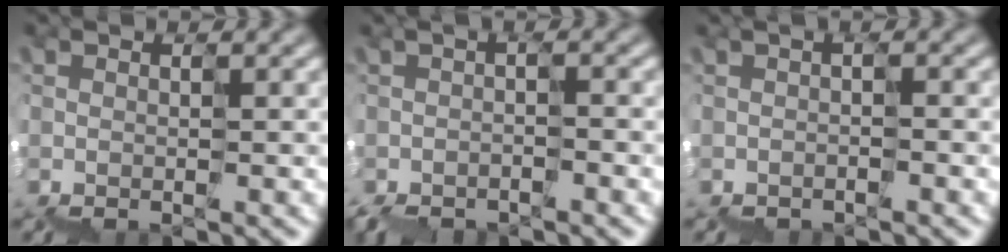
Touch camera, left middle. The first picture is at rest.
{"total": 2.1, "force": [-2.1, 0.0, 0.3], "torque": [-0.009, -0.007, -0.027]}
{"total": 0.8, "force": [-0.8, -0.1, -0.1], "torque": [0.003, 0.000, -0.005]}